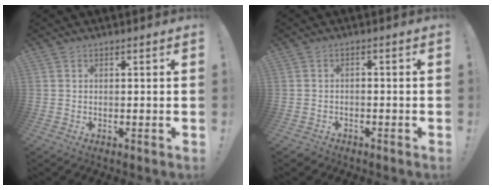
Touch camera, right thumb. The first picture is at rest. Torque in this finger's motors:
{"motor_torque": [-0.29, -0.33, 0.09, -0.06, 0.01]}